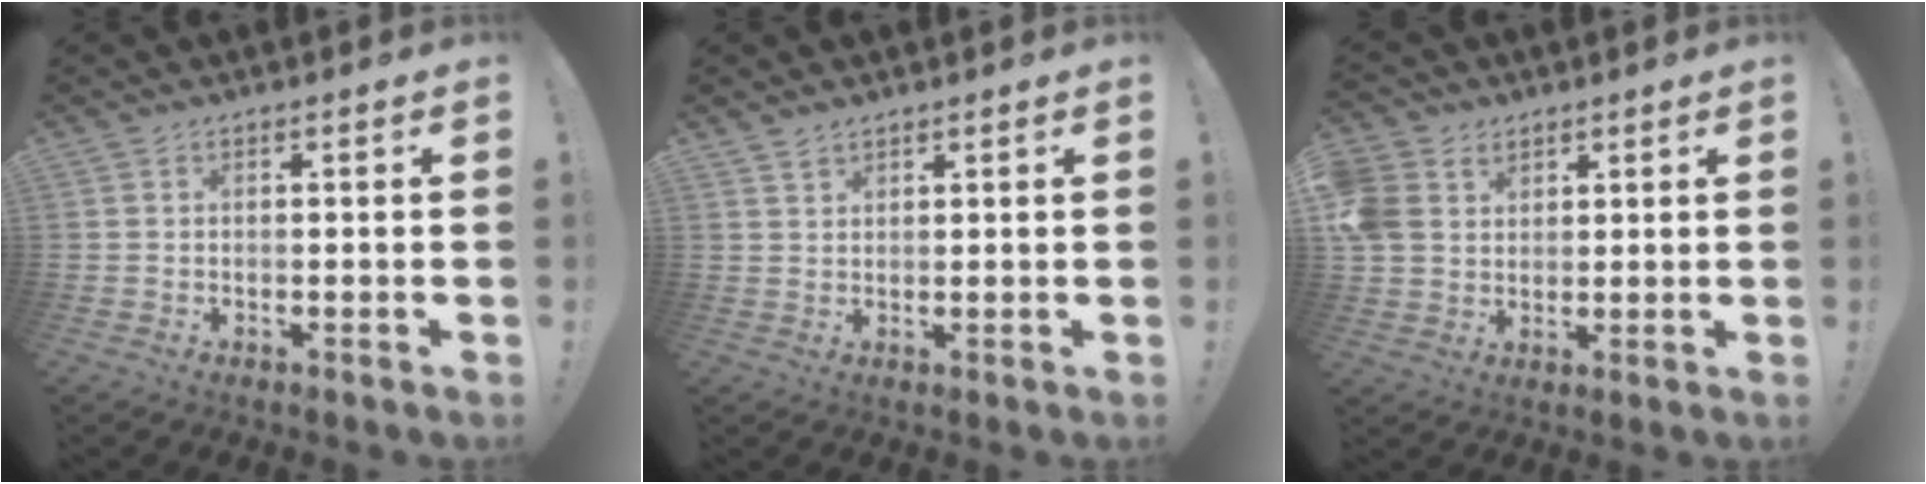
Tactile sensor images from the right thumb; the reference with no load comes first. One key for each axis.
{"total": 2.1, "fx": 2.0, "fy": 0.5, "fz": 0.6, "tx": 0.000, "ty": -0.017, "tz": 0.036}
{"total": 8.5, "fx": 3.4, "fy": 7.1, "fz": 3.2, "tx": -0.070, "ty": -0.013, "tz": 0.069}